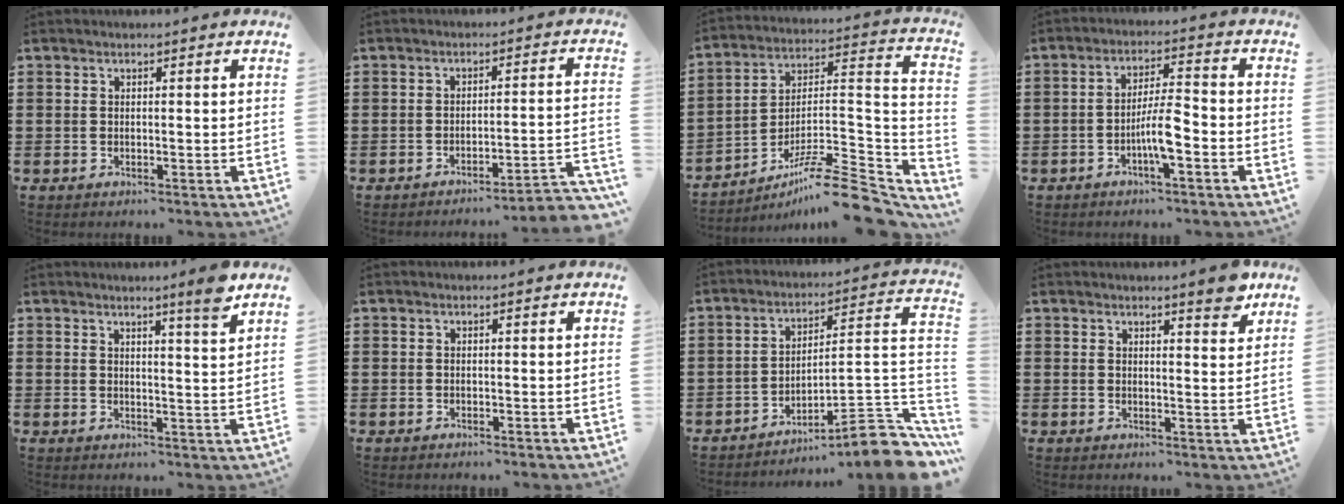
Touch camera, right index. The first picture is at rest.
{"total": 3.7, "force": [-3.3, -0.3, 1.8], "torque": [-0.034, -0.013, -0.069]}
{"total": 12.3, "force": [-9.7, 2.2, 7.2], "torque": [-0.107, 0.028, -0.182]}
{"total": 6.1, "force": [-2.4, 1.1, 5.5], "torque": [-0.107, 0.000, -0.048]}
{"total": 4.4, "force": [3.5, -0.7, 2.7], "torque": [-0.045, -0.012, 0.056]}
{"total": 0.0}
{"total": 9.1, "force": [-6.8, 1.7, 5.9], "torque": [-0.077, 0.004, -0.130]}
{"total": 3.8, "force": [3.2, 0.6, 1.9], "torque": [-0.020, -0.010, 0.053]}